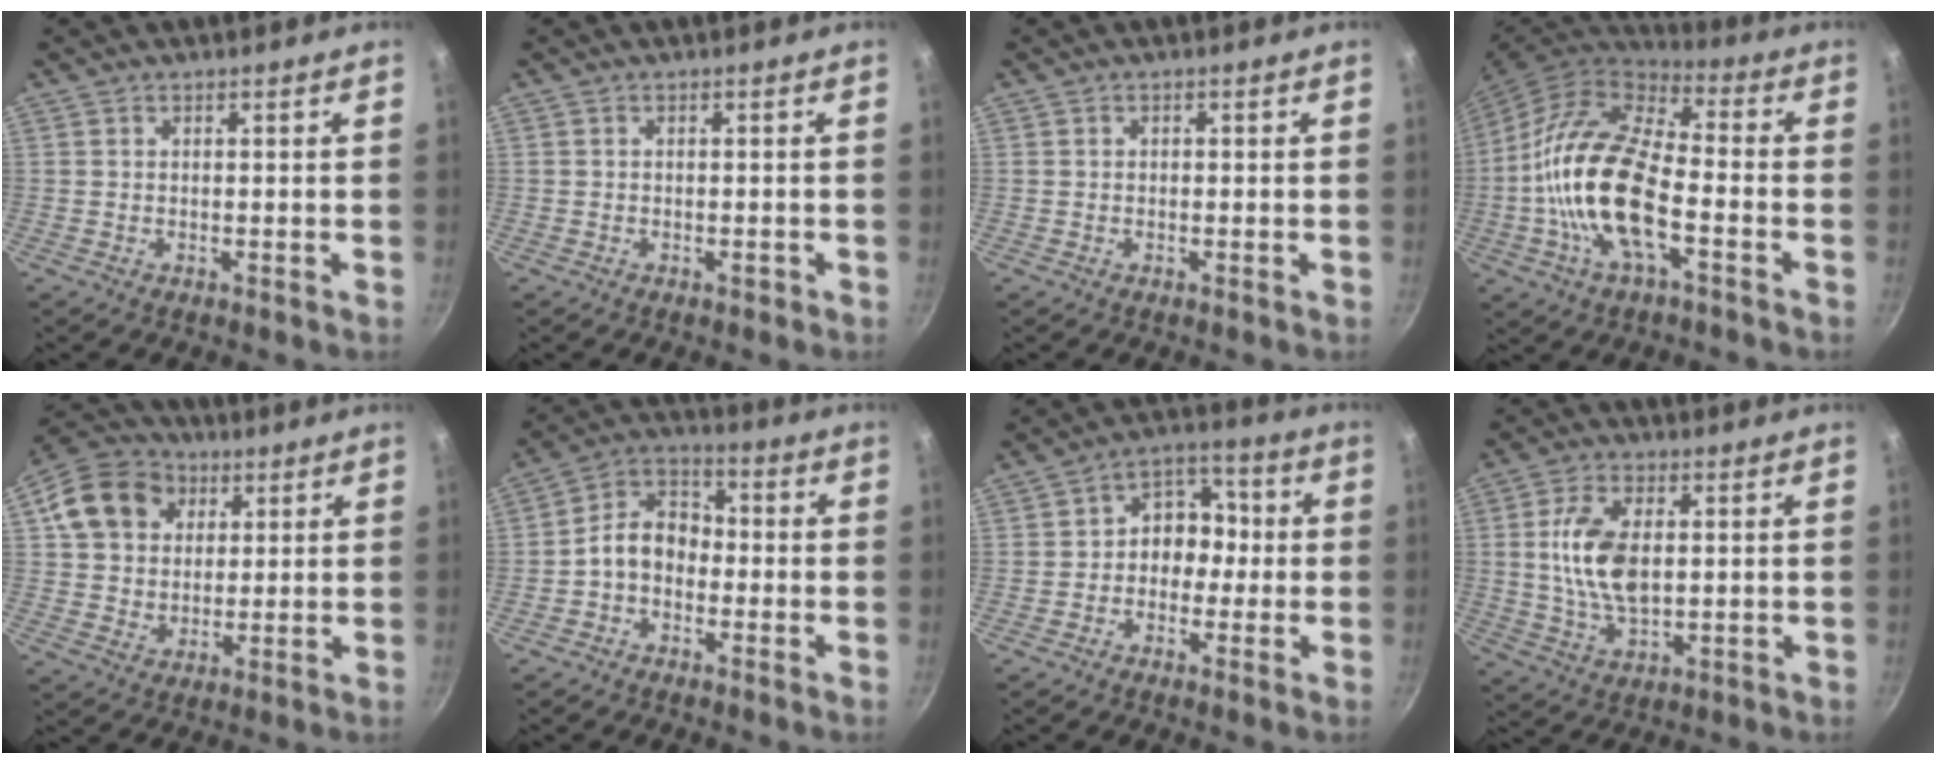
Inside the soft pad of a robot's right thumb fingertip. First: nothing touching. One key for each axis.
{"total": 0.7, "fx": -0.4, "fy": 0.4, "fz": 0.4, "tx": -0.001, "ty": 0.003, "tz": -0.007}
{"total": 0.0}
{"total": 20.0, "fx": -4.3, "fy": 9.0, "fz": 17.3, "tx": -0.344, "ty": 0.029, "tz": -0.082}
{"total": 14.1, "fx": 4.3, "fy": 11.7, "fz": 6.6, "tx": -0.098, "ty": 0.004, "tz": 0.071}
{"total": 8.8, "fx": -1.7, "fy": 6.5, "fz": 5.6, "tx": -0.079, "ty": 0.037, "tz": -0.048}
{"total": 8.8, "fx": -0.5, "fy": 6.7, "fz": 5.7, "tx": -0.039, "ty": 0.036, "tz": -0.022}
{"total": 11.5, "fx": 1.2, "fy": 6.2, "fz": 9.6, "tx": -0.186, "ty": -0.005, "tz": 0.026}